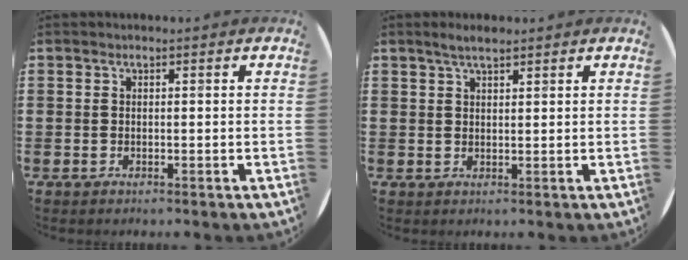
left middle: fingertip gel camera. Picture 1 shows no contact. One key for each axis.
{"total": 2.2, "fx": 1.9, "fy": 0.5, "fz": 1.1, "tx": -0.015, "ty": 0.003, "tz": 0.031}